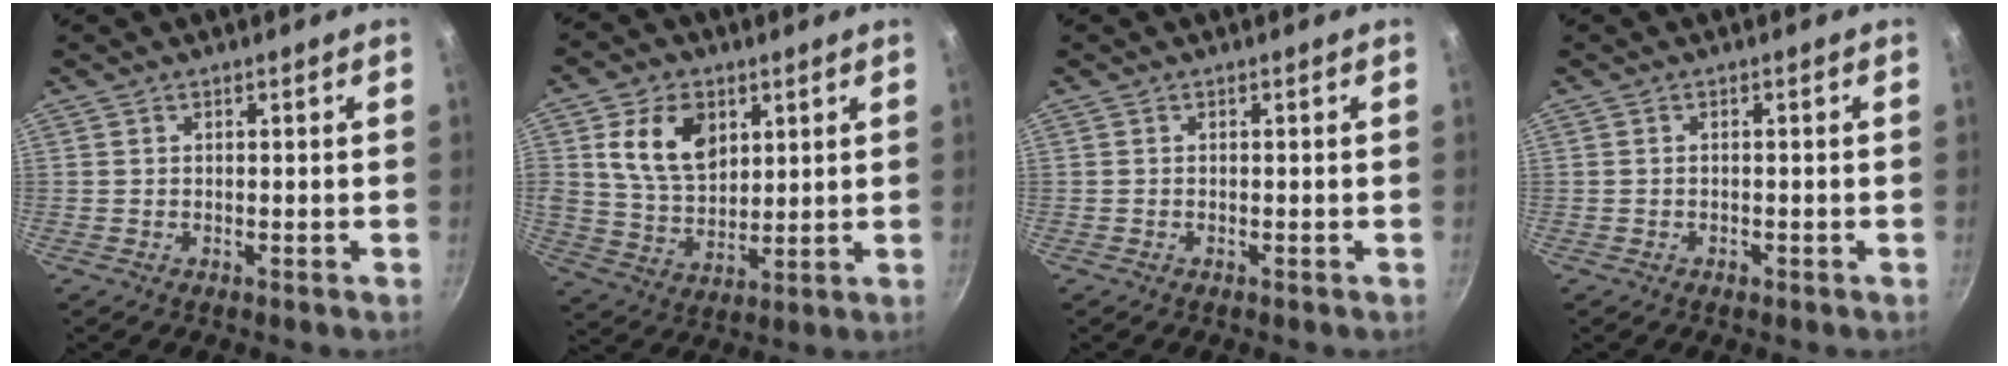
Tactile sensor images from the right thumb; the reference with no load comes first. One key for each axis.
{"total": 12.1, "fx": 4.2, "fy": 8.3, "fz": 7.7, "tx": -0.116, "ty": -0.020, "tz": 0.080}
{"total": 0.0}
{"total": 0.8, "fx": -0.5, "fy": 0.5, "fz": 0.4, "tx": -0.009, "ty": 0.003, "tz": -0.007}